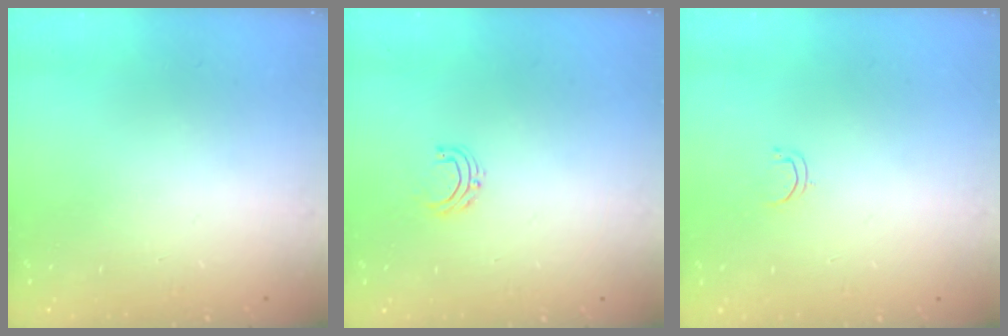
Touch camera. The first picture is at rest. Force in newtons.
{"total": 4.7, "press": 4.7, "slide": 0.3}
{"total": 3.3, "press": 3.2, "slide": 0.2}